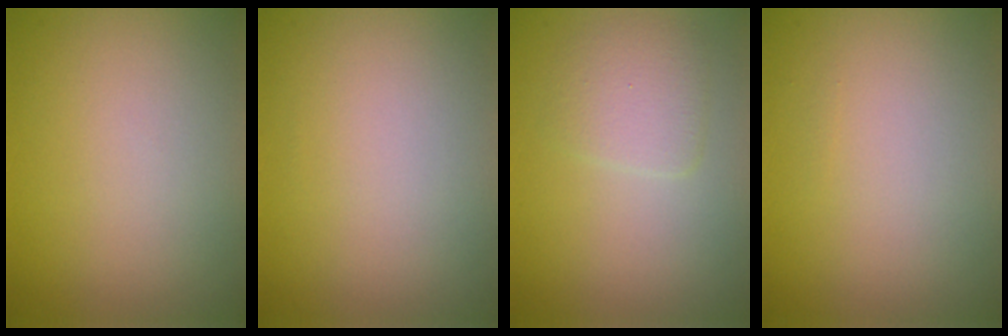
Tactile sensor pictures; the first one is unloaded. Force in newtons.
{"total": 0.0}
{"total": 2.3, "press": 2.3, "slide": 0.1}
{"total": 0.0}